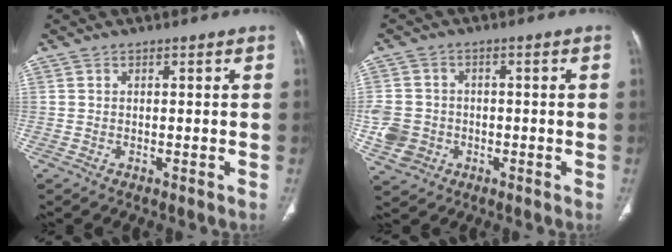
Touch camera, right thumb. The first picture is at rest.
{"total": 7.4, "force": [-2.0, 6.6, 2.6], "torque": [-0.045, 0.014, -0.033]}